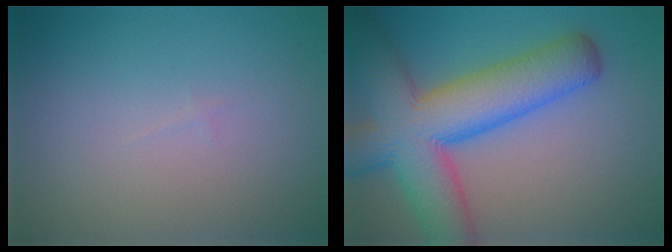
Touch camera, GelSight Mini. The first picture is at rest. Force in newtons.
{"total": 11.7, "press": 11.7, "slide": 0.4}